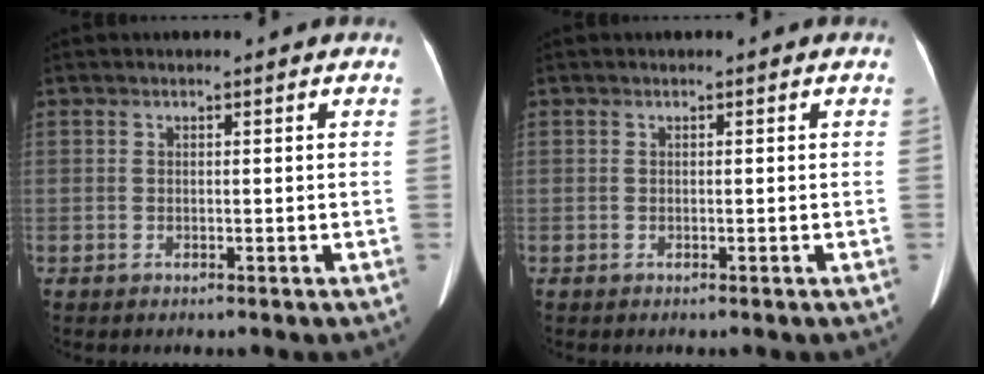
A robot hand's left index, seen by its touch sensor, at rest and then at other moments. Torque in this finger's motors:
{"motor_torque": [0.00, 0.00, 0.00, 0.00]}